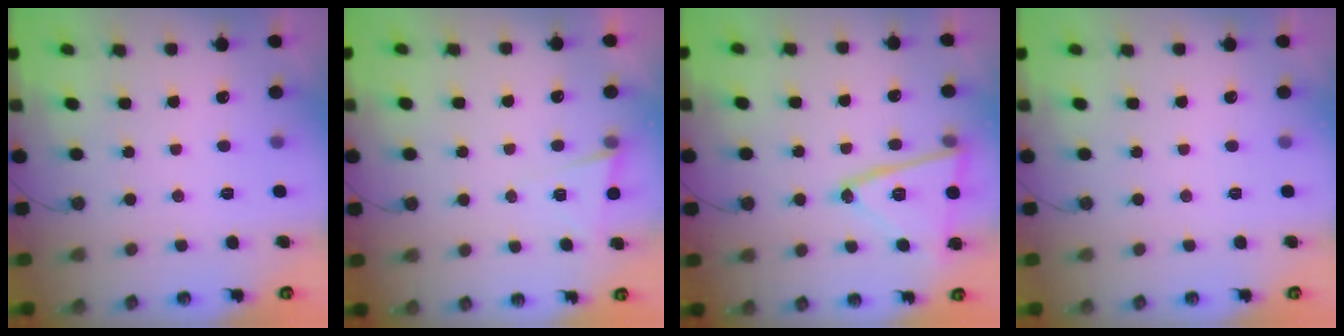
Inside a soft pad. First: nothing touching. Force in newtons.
{"total": 4.4, "press": 4.1, "slide": 1.7}
{"total": 16.3, "press": 16.3, "slide": 1.0}
{"total": 0.0}